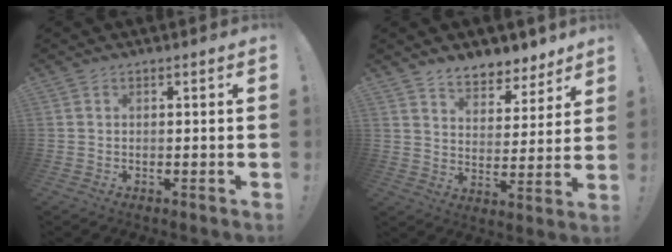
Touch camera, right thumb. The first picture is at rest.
{"total": 7.9, "force": [6.6, 3.8, 2.0], "torque": [-0.025, -0.058, 0.123]}